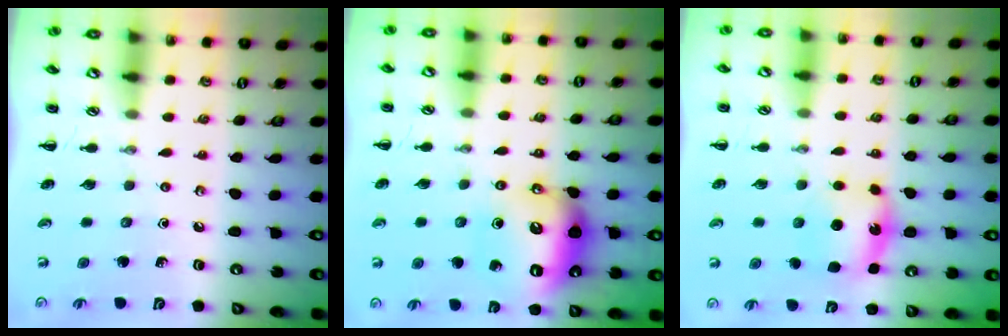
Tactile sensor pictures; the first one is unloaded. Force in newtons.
{"total": 13.3, "press": 13.3, "slide": 1.5}
{"total": 6.3, "press": 6.3, "slide": 0.6}